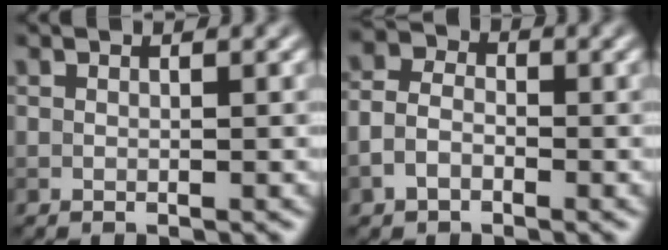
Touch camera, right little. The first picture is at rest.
{"total": 2.9, "force": [-1.3, 2.2, 1.5], "torque": [-0.032, 0.008, -0.033]}